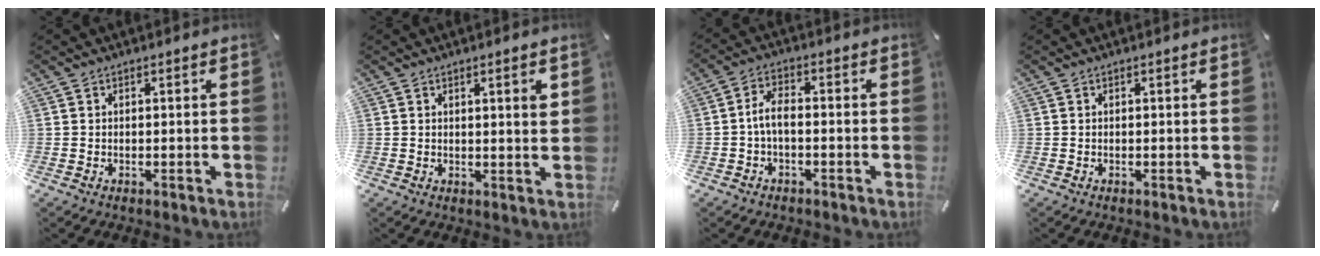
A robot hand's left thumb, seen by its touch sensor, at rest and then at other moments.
{"total": 3.3, "force": [1.3, 0.5, 3.0], "torque": [-0.043, -0.007, 0.017]}
{"total": 5.0, "force": [-1.4, 2.7, 4.1], "torque": [-0.091, 0.008, -0.031]}
{"total": 0.0}